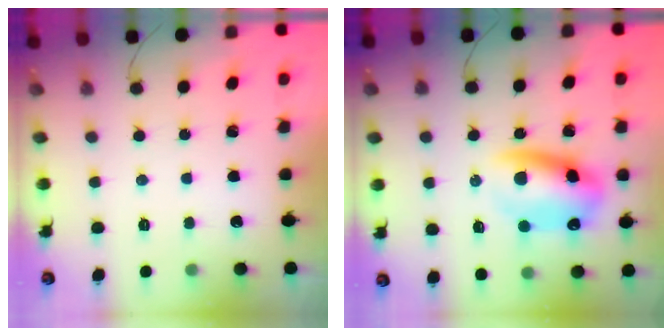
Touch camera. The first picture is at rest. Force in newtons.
{"total": 12.6, "press": 12.1, "slide": 3.2}